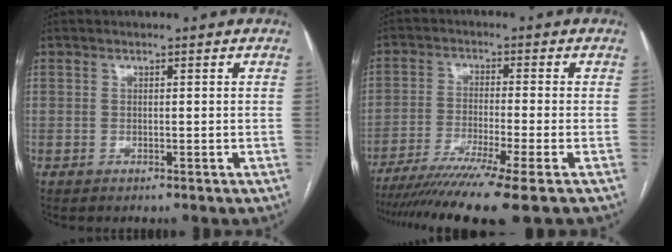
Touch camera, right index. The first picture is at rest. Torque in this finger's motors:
{"motor_torque": [1.25, -0.89, 0.92, 0.20]}